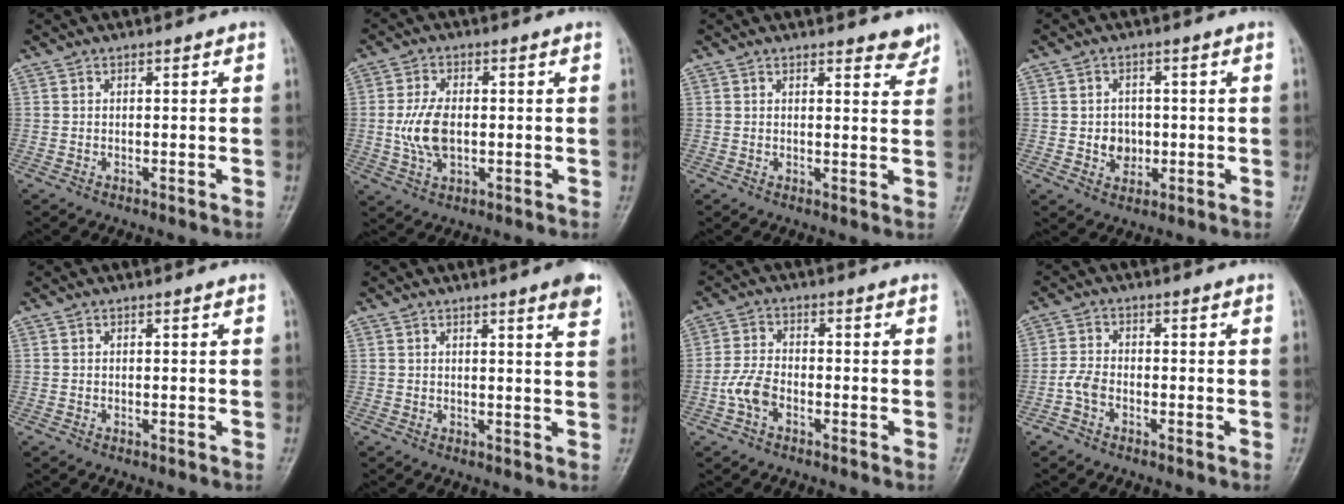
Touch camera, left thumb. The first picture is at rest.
{"total": 7.1, "force": [-0.4, 4.3, 5.7], "torque": [-0.117, -0.002, -0.006]}
{"total": 3.4, "force": [3.0, 1.1, 1.1], "torque": [0.002, -0.023, 0.029]}
{"total": 4.2, "force": [-0.4, 3.7, 1.9], "torque": [-0.006, 0.003, -0.004]}
{"total": 0.0}
{"total": 4.7, "force": [3.0, 0.1, 3.7], "torque": [-0.041, -0.017, 0.037]}
{"total": 4.8, "force": [-2.1, 2.9, 3.2], "torque": [-0.065, 0.015, -0.046]}
{"total": 3.2, "force": [-1.7, 1.9, 1.9], "torque": [-0.041, 0.009, -0.038]}